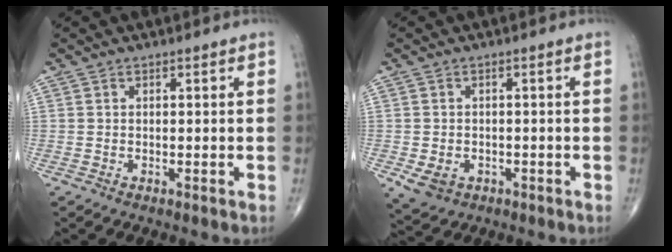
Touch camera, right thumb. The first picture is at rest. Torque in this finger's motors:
{"motor_torque": [0.81, 0.39, -0.01, -0.16, 0.01]}